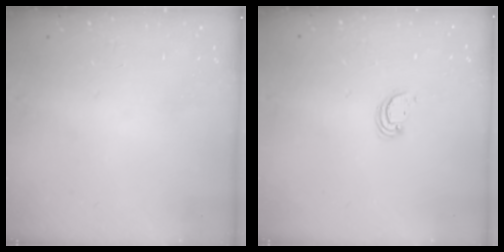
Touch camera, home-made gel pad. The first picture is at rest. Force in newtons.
{"total": 2.4, "press": 2.4, "slide": 0.2}